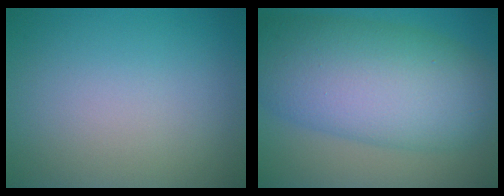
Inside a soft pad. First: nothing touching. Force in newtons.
{"total": 11.9, "press": 11.9, "slide": 0.3}